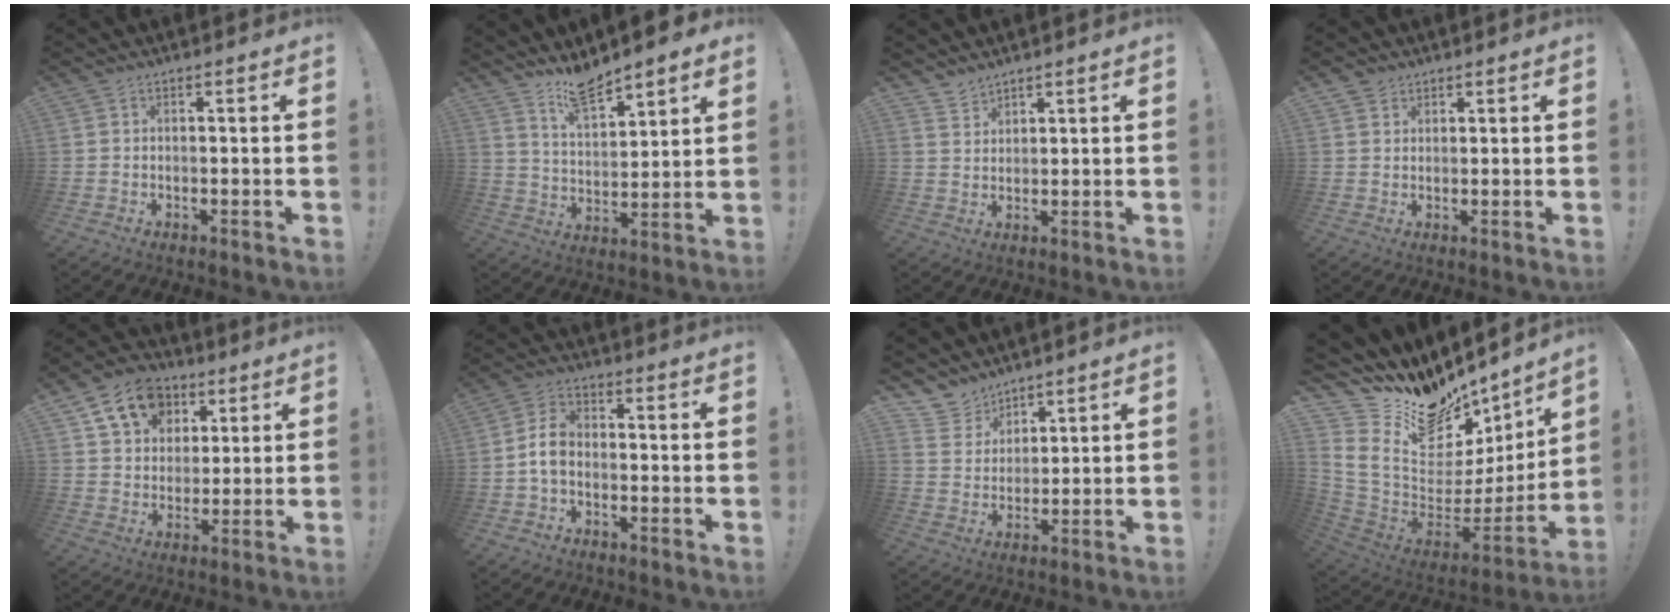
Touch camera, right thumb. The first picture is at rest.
{"total": 10.2, "force": [9.0, 2.8, 3.9], "torque": [-0.064, -0.067, 0.161]}
{"total": 3.5, "force": [3.2, 1.3, 0.2], "torque": [-0.001, -0.025, 0.061]}
{"total": 2.8, "force": [2.0, 2.0, 0.2], "torque": [0.003, -0.010, 0.036]}
{"total": 14.1, "force": [6.7, 10.8, 6.3], "torque": [-0.093, -0.025, 0.129]}
{"total": 6.7, "force": [-1.3, 4.5, 4.8], "torque": [-0.099, 0.013, -0.021]}
{"total": 8.2, "force": [6.5, 4.9, 0.3], "torque": [-0.017, -0.057, 0.130]}
{"total": 20.5, "force": [12.2, 12.2, 11.1], "torque": [-0.165, -0.110, 0.251]}